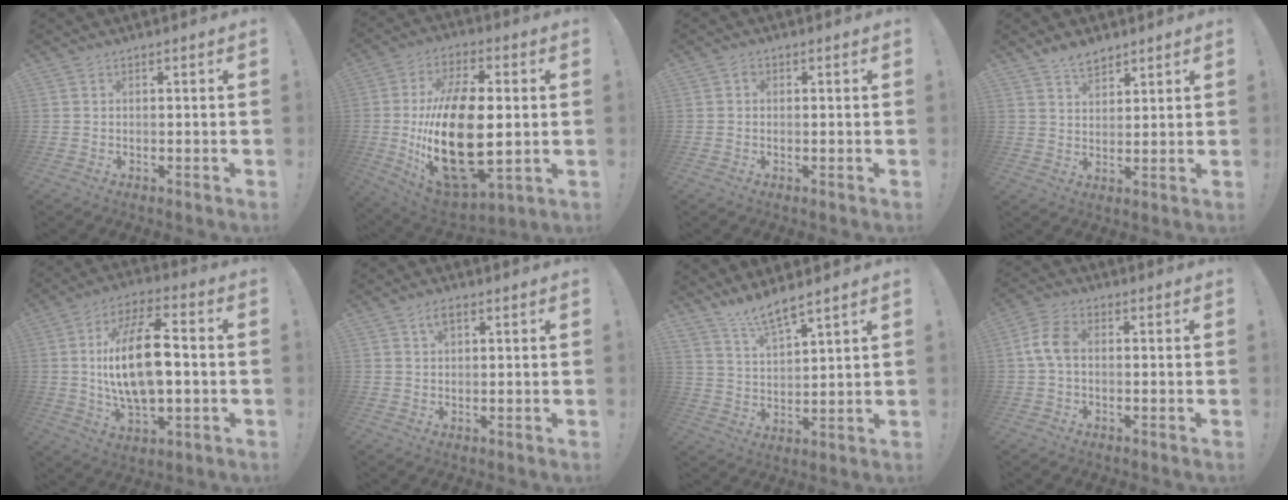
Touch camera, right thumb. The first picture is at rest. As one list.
[{"total": 26.5, "force": [-1.5, 13.3, 22.8], "torque": [-0.453, -0.007, -0.018]}, {"total": 0.9, "force": [0.1, 0.8, -0.1], "torque": [0.001, 0.005, 0.000]}, {"total": 5.6, "force": [4.4, 2.7, 2.2], "torque": [-0.039, -0.020, 0.081]}, {"total": 18.3, "force": [0.2, 8.6, 16.2], "torque": [-0.299, 0.003, -0.005]}, {"total": 3.4, "force": [1.7, 1.8, 2.4], "torque": [-0.038, 0.001, 0.027]}, {"total": 7.7, "force": [6.8, 1.1, 3.4], "torque": [-0.075, -0.041, 0.127]}, {"total": 6.8, "force": [0.0, 4.1, 5.4], "torque": [-0.118, 0.011, 0.002]}]